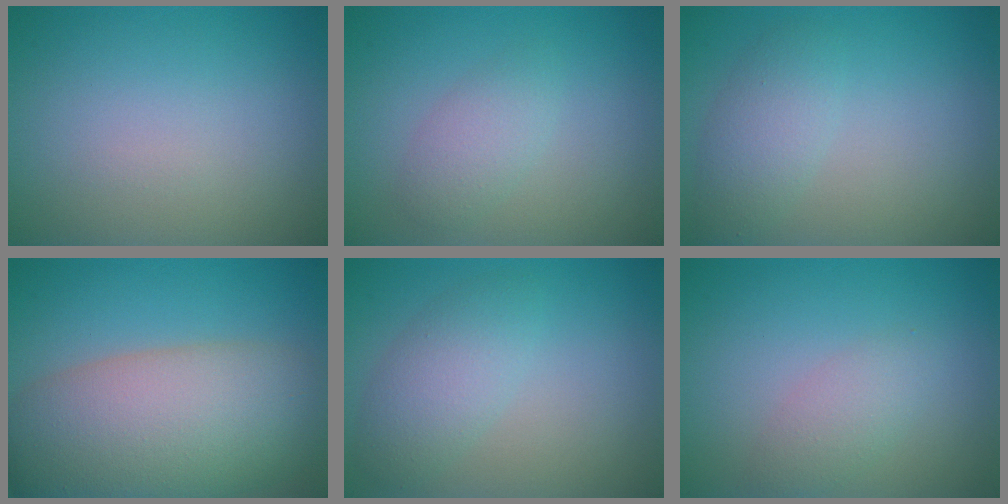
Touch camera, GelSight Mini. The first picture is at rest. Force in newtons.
{"total": 2.1, "press": 2.1, "slide": 0.1}
{"total": 2.6, "press": 2.6, "slide": 0.2}
{"total": 11.8, "press": 11.8, "slide": 0.7}
{"total": 3.2, "press": 3.2, "slide": 0.1}
{"total": 2.1, "press": 2.1, "slide": 0.0}